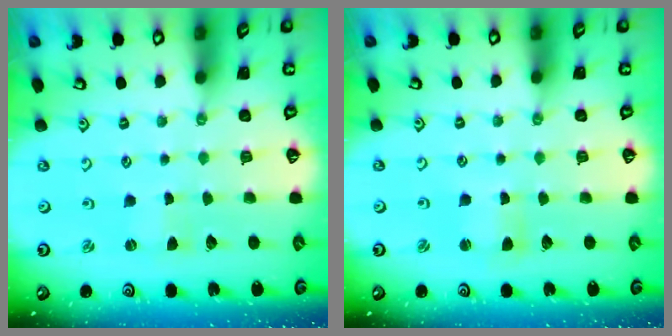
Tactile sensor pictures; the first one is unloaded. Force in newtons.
{"total": 2.2, "press": 2.2, "slide": 0.3}